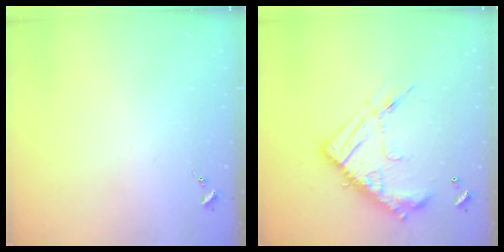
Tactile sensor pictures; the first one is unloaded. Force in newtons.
{"total": 18.6, "press": 18.5, "slide": 1.7}